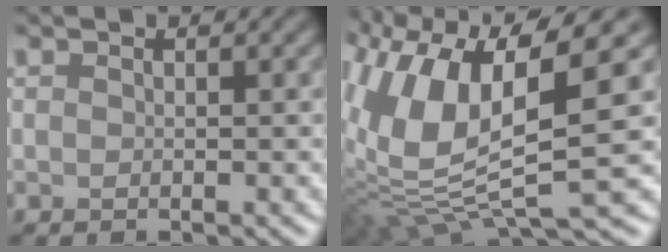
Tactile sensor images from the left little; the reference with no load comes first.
{"total": 13.4, "force": [2.0, 5.7, 11.9], "torque": [-0.270, -0.015, 0.044]}